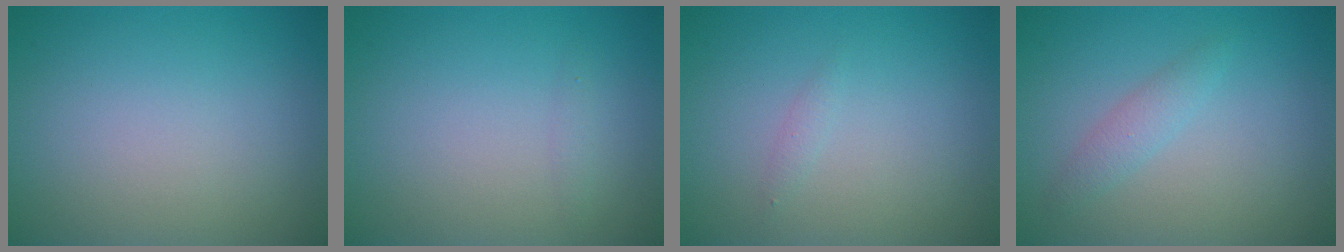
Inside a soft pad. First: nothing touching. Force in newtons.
{"total": 0.6, "press": 0.6, "slide": 0.1}
{"total": 0.6, "press": 0.6, "slide": 0.0}
{"total": 1.5, "press": 1.5, "slide": 0.0}